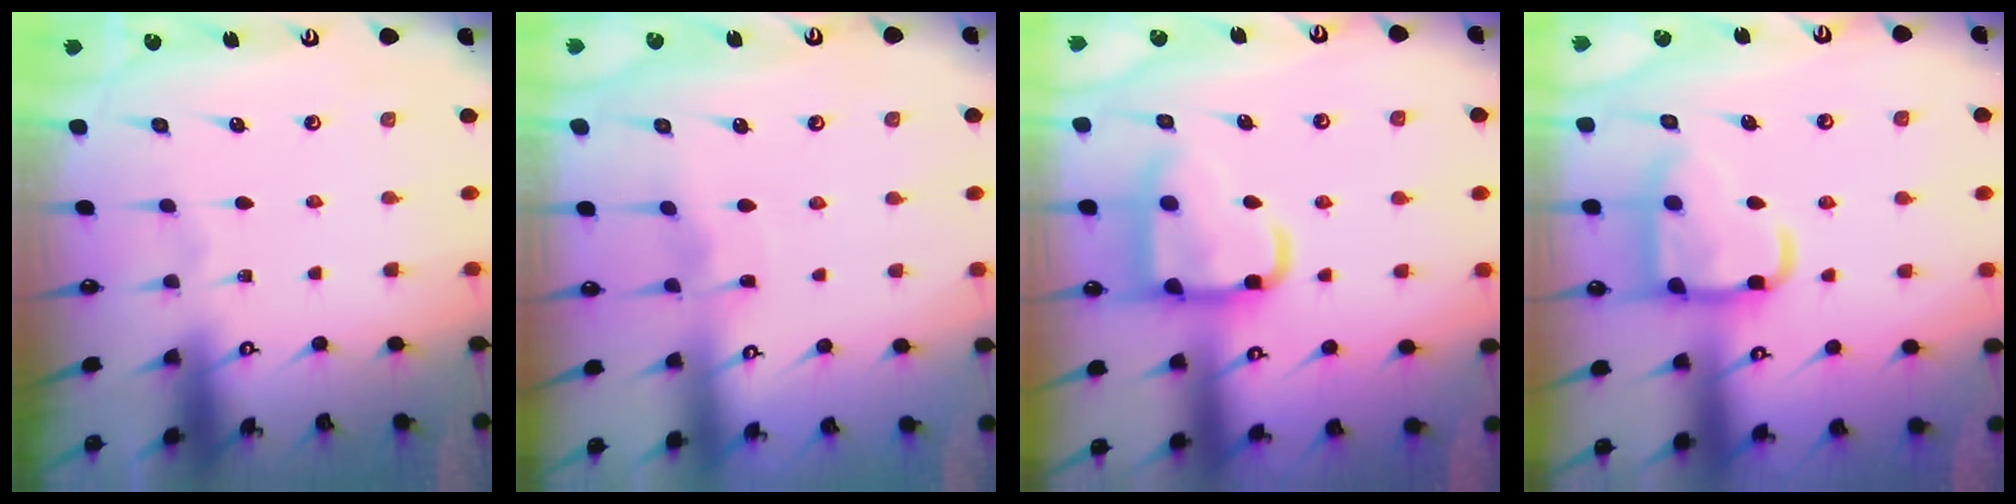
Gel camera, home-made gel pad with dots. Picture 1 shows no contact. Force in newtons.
{"total": 4.2, "press": 4.2, "slide": 0.5}
{"total": 16.8, "press": 16.7, "slide": 1.6}
{"total": 15.9, "press": 15.8, "slide": 1.6}